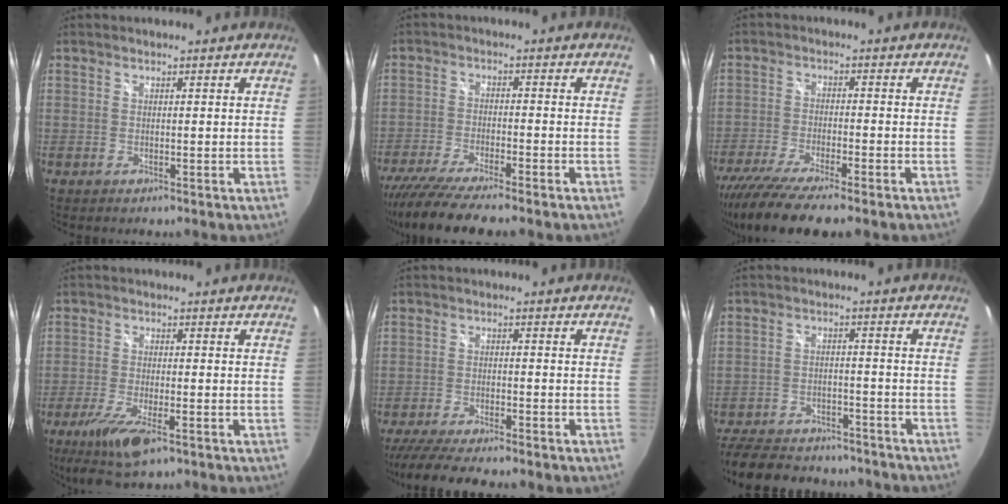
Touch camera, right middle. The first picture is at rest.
{"total": 11.9, "force": [-10.0, 0.9, 6.4], "torque": [-0.138, -0.038, -0.170]}
{"total": 13.2, "force": [-10.4, 1.6, 7.9], "torque": [-0.164, -0.046, -0.176]}
{"total": 9.0, "force": [-5.5, 2.3, 6.7], "torque": [-0.156, -0.032, -0.100]}
{"total": 11.1, "force": [-9.6, 1.1, 5.6], "torque": [-0.126, -0.027, -0.155]}
{"total": 23.0, "force": [-18.7, 9.1, 9.7], "torque": [-0.222, -0.004, -0.259]}